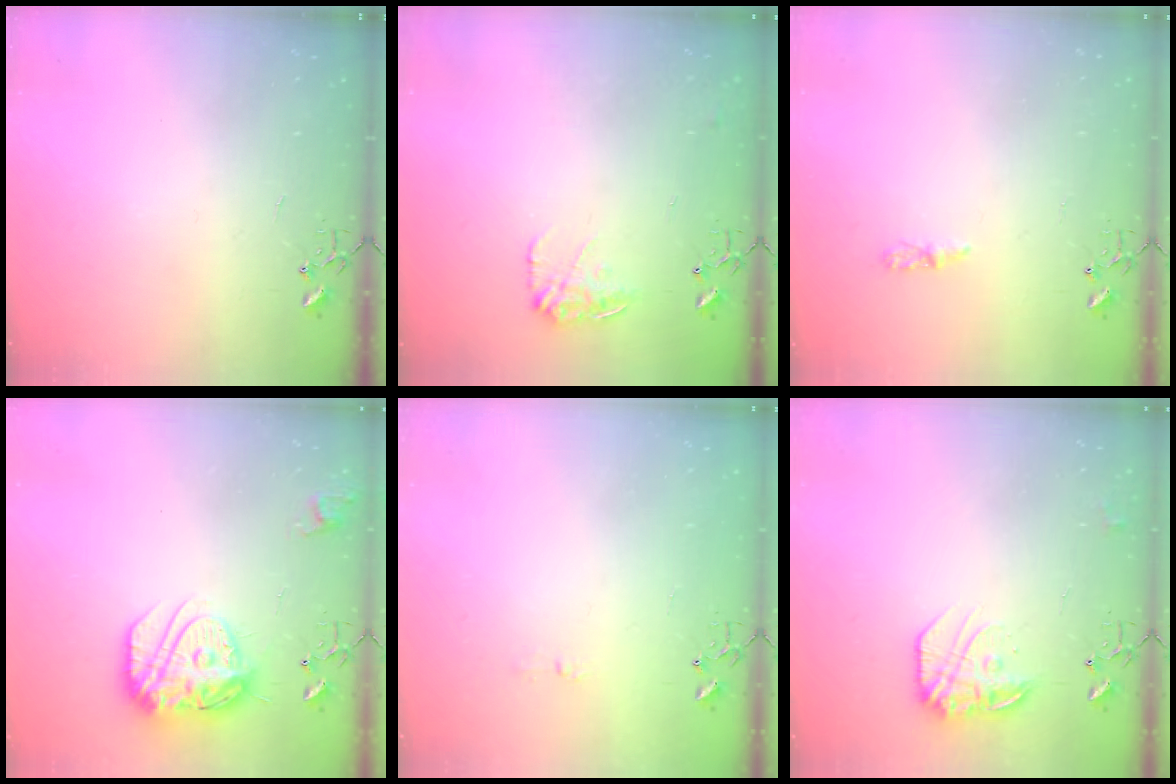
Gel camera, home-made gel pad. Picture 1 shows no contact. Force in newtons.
{"total": 10.8, "press": 10.7, "slide": 0.6}
{"total": 3.2, "press": 3.2, "slide": 0.4}
{"total": 16.5, "press": 16.5, "slide": 1.6}
{"total": 3.5, "press": 3.5, "slide": 0.4}
{"total": 15.5, "press": 15.5, "slide": 1.0}